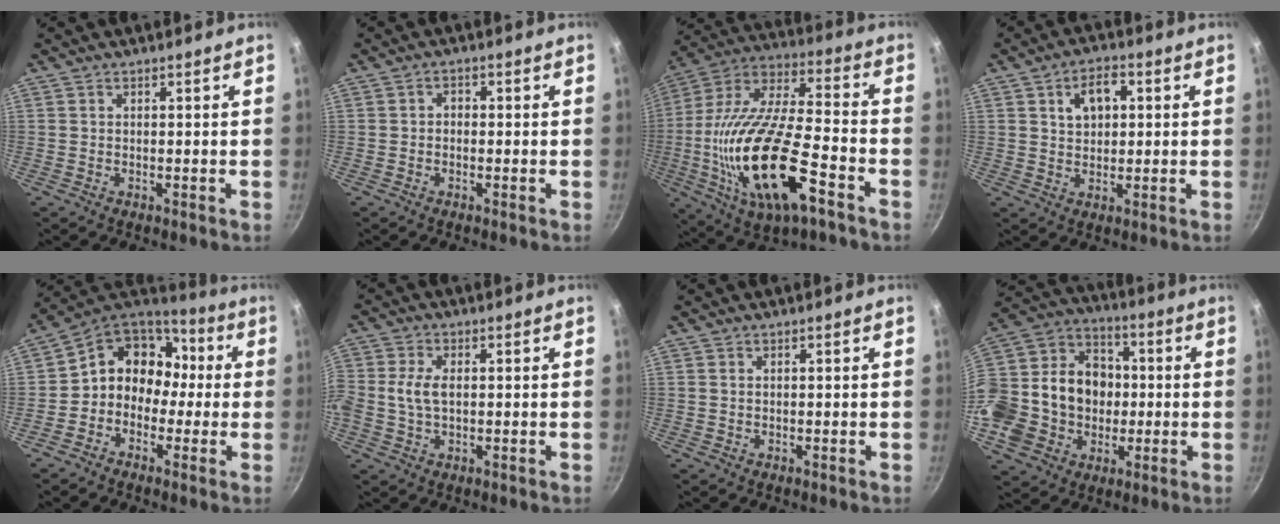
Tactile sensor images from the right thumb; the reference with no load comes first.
{"total": 1.5, "force": [-0.5, 1.2, 0.8], "torque": [-0.011, 0.009, -0.009]}
{"total": 26.2, "force": [-8.5, 10.0, 22.7], "torque": [-0.429, 0.016, -0.156]}
{"total": 6.7, "force": [1.8, 4.3, 4.7], "torque": [-0.055, 0.007, 0.029]}
{"total": 12.9, "force": [-0.6, 11.0, 6.6], "torque": [-0.057, 0.050, -0.030]}
{"total": 5.5, "force": [0.2, 3.4, 4.3], "torque": [-0.088, 0.009, -0.002]}
{"total": 0.0}
{"total": 25.2, "force": [-2.4, 21.2, 13.4], "torque": [-0.264, 0.054, -0.029]}